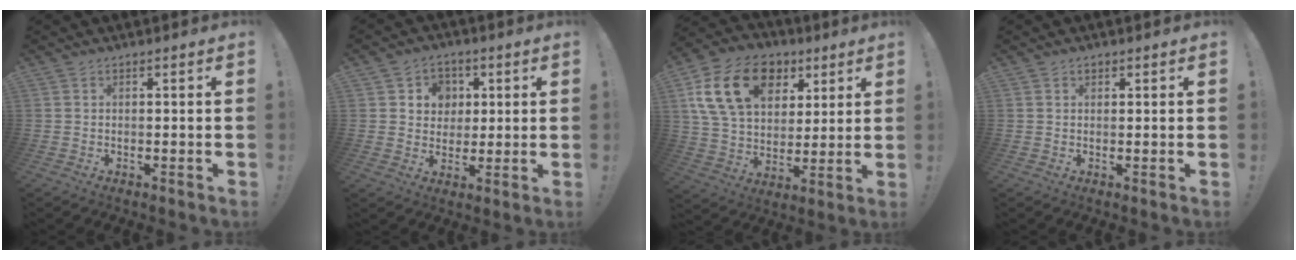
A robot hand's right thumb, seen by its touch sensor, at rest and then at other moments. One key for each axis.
{"total": 7.0, "fx": 1.7, "fy": 6.7, "fz": 1.3, "tx": -0.023, "ty": -0.012, "tz": 0.036}
{"total": 20.6, "fx": 8.2, "fy": 14.5, "fz": 12.2, "tx": -0.219, "ty": -0.028, "tz": 0.152}
{"total": 0.7, "fx": 0.5, "fy": 0.5, "fz": 0.1, "tx": 0.004, "ty": -0.002, "tz": 0.008}